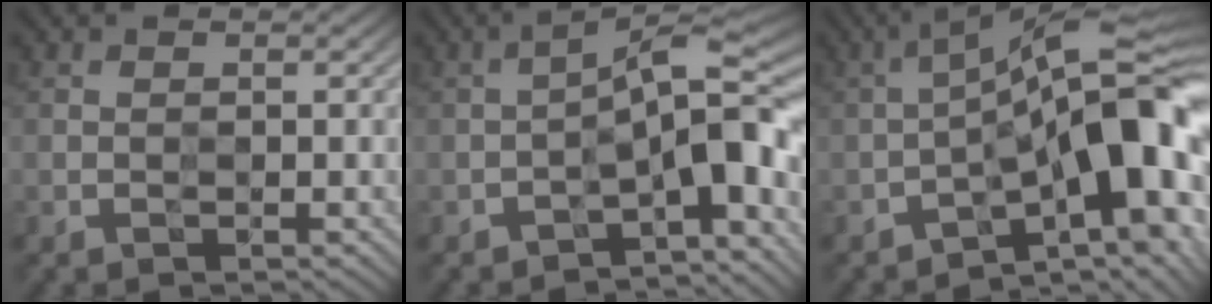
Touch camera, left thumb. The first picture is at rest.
{"total": 10.2, "force": [-4.2, 2.8, 8.8], "torque": [-0.120, 0.014, -0.075]}
{"total": 15.0, "force": [-4.0, 5.1, 13.6], "torque": [-0.179, 0.017, -0.073]}